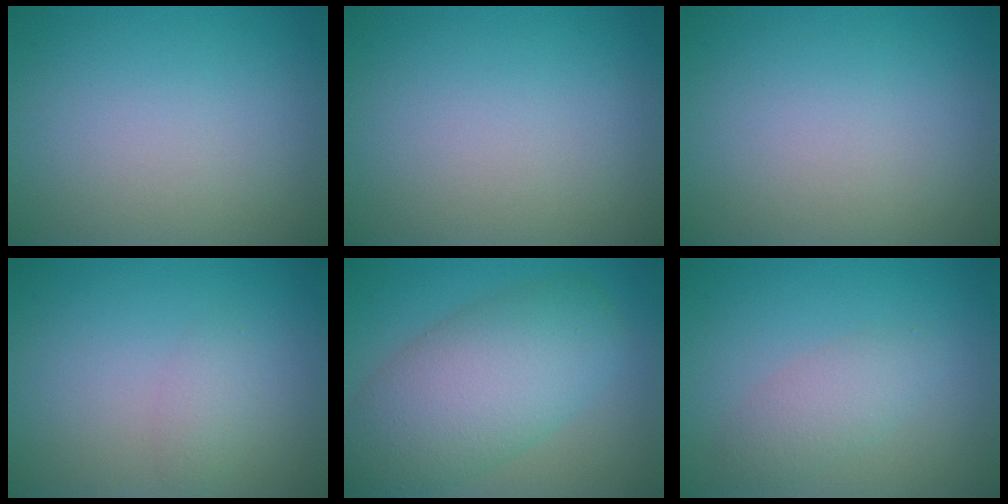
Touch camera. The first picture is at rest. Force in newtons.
{"total": 0.0}
{"total": 0.0}
{"total": 1.2, "press": 1.2, "slide": 0.1}
{"total": 8.4, "press": 8.4, "slide": 0.4}
{"total": 2.4, "press": 2.4, "slide": 0.2}